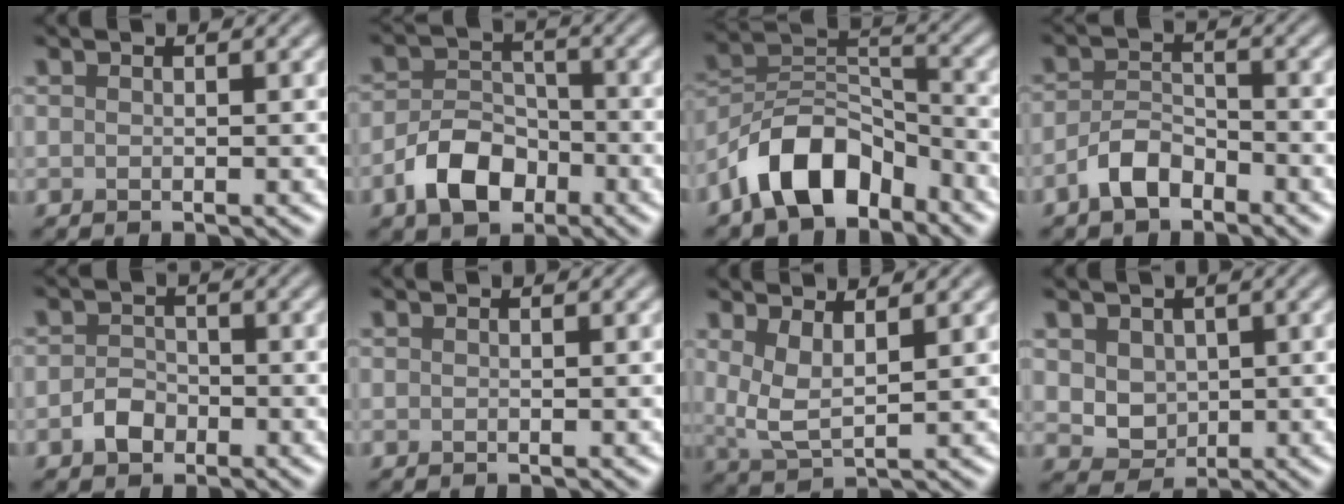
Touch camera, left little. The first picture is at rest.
{"total": 5.2, "force": [-2.8, 3.3, 2.9], "torque": [-0.051, 0.002, -0.055]}
{"total": 8.3, "force": [-5.5, 4.3, 4.5], "torque": [-0.068, 0.008, -0.112]}
{"total": 3.2, "force": [-2.2, 1.5, 1.8], "torque": [-0.034, 0.009, -0.047]}
{"total": 2.1, "force": [-1.1, 1.5, 0.9], "torque": [-0.015, 0.004, -0.026]}
{"total": 0.0}
{"total": 3.4, "force": [1.6, 1.2, 2.8], "torque": [-0.062, -0.009, 0.034]}
{"total": 3.6, "force": [1.1, 2.9, 1.9], "torque": [-0.043, 0.000, 0.028]}